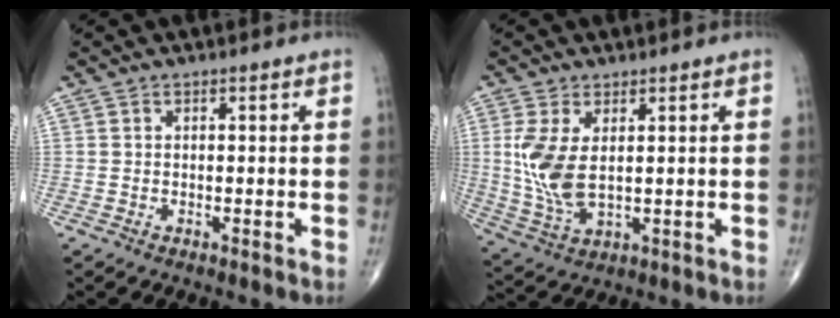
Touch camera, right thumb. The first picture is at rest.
{"total": 9.2, "force": [1.4, 4.6, 7.9], "torque": [-0.177, -0.012, 0.042]}